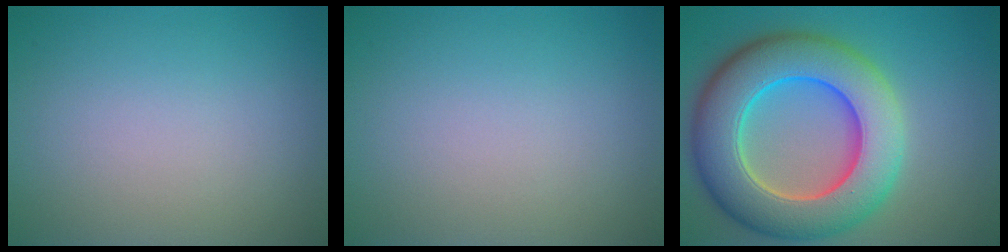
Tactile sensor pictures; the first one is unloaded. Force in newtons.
{"total": 0.0}
{"total": 11.4, "press": 11.4, "slide": 0.6}